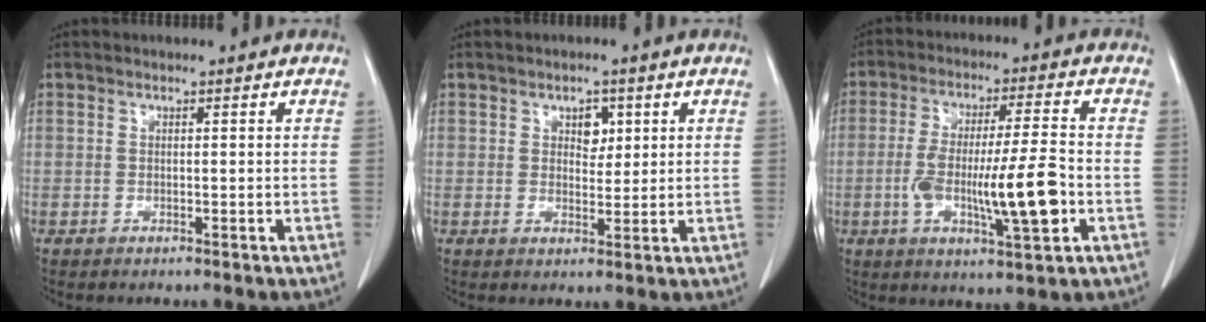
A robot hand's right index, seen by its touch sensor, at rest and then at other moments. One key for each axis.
{"total": 3.0, "fx": 1.2, "fy": 1.9, "fz": 1.9, "tx": -0.023, "ty": 0.003, "tz": 0.019}
{"total": 12.4, "fx": -2.9, "fy": 1.2, "fz": 12.0, "tx": -0.216, "ty": 0.000, "tz": -0.046}